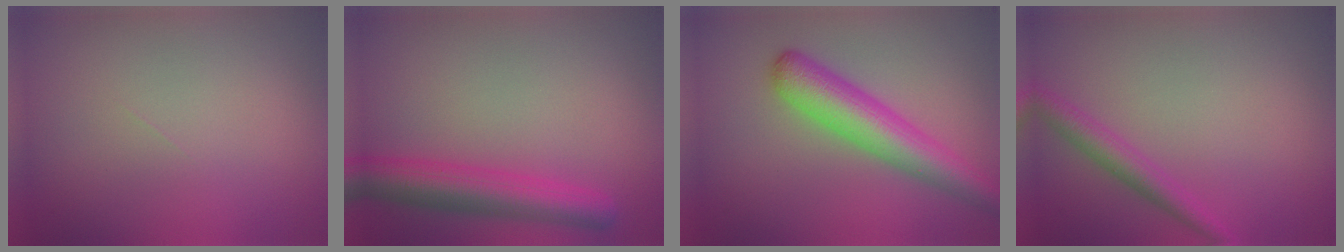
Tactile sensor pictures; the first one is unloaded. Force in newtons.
{"total": 5.2, "press": 5.2, "slide": 0.2}
{"total": 5.8, "press": 5.8, "slide": 0.2}
{"total": 2.2, "press": 2.2, "slide": 0.1}